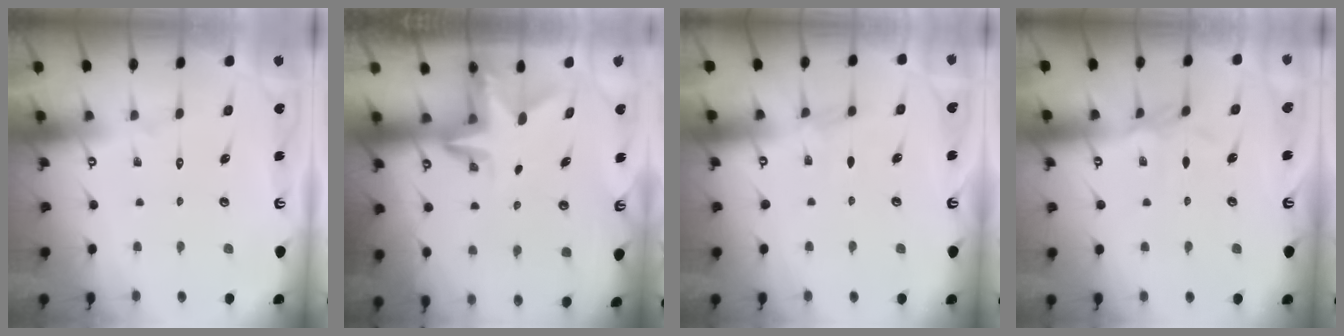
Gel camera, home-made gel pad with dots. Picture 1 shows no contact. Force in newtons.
{"total": 2.9, "press": 2.9, "slide": 0.3}
{"total": 3.8, "press": 3.8, "slide": 0.4}
{"total": 2.9, "press": 2.9, "slide": 0.6}